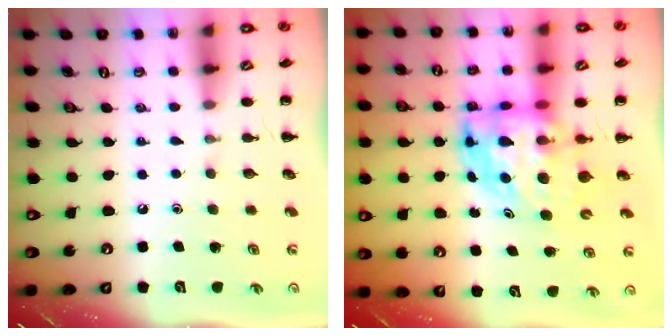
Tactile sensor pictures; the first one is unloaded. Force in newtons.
{"total": 8.4, "press": 8.1, "slide": 2.2}